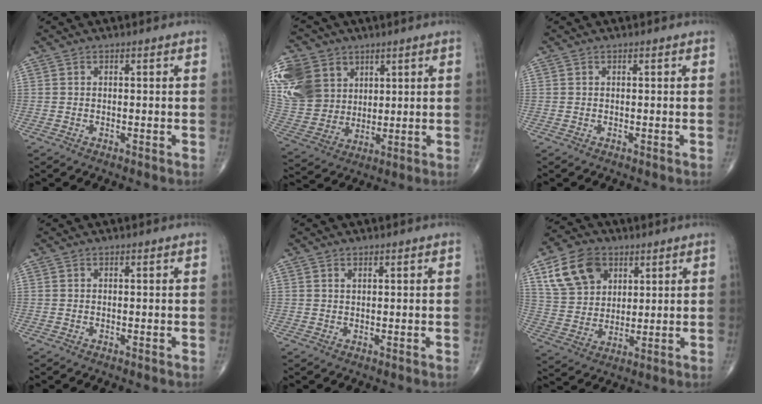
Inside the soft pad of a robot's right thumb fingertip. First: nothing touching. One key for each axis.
{"total": 19.7, "fx": 7.4, "fy": 15.6, "fz": 9.5, "tx": -0.217, "ty": 0.004, "tz": 0.158}
{"total": 0.0}
{"total": 0.0}
{"total": 0.8, "fx": 0.5, "fy": 0.4, "fz": 0.5, "tx": -0.007, "ty": 0.001, "tz": 0.009}
{"total": 12.8, "fx": 5.9, "fy": 9.2, "fz": 6.7, "tx": -0.102, "ty": -0.014, "tz": 0.116}